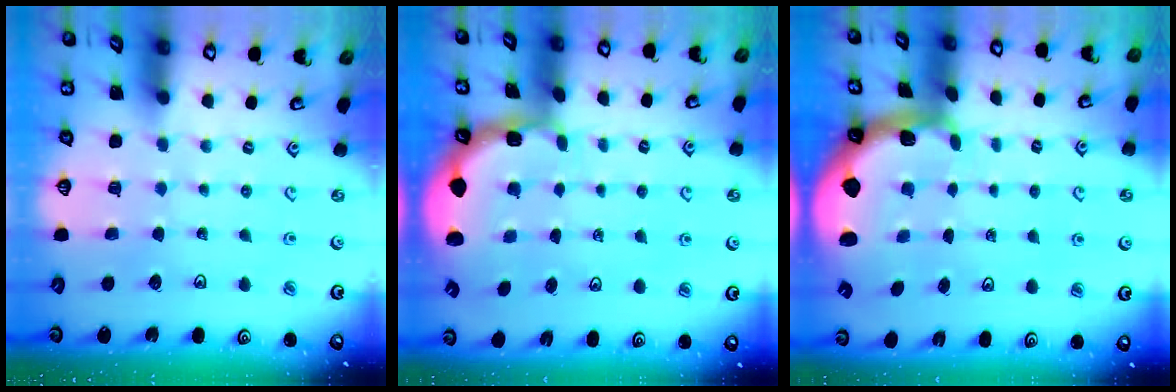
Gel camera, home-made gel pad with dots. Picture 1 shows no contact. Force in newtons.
{"total": 1.5, "press": 1.2, "slide": 0.7}
{"total": 1.9, "press": 1.8, "slide": 0.4}